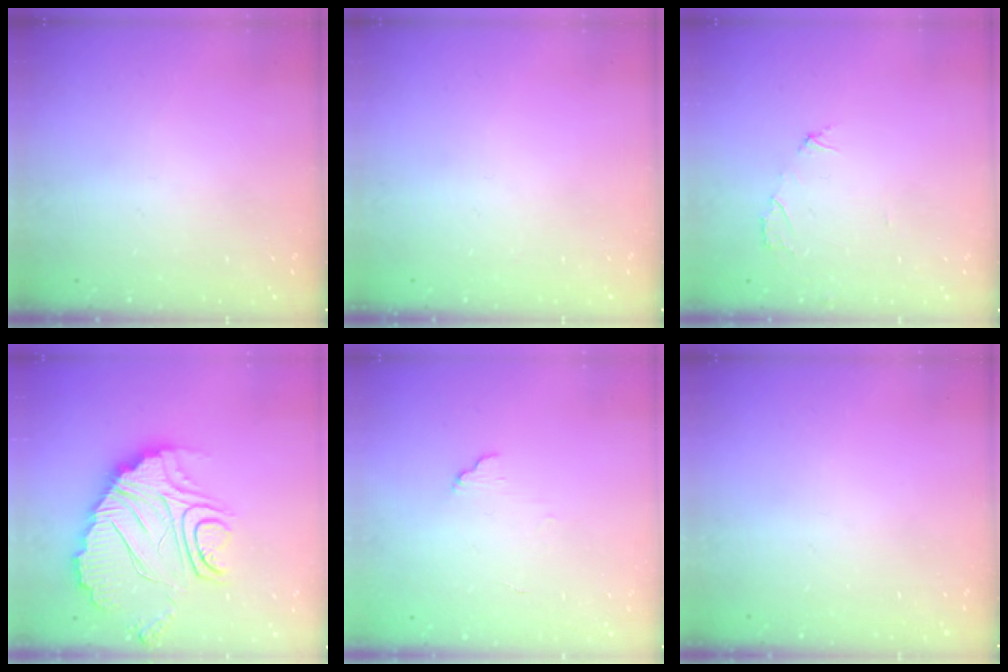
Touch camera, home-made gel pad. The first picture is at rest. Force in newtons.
{"total": 0.0}
{"total": 2.1, "press": 2.1, "slide": 0.1}
{"total": 16.3, "press": 16.2, "slide": 1.5}
{"total": 6.2, "press": 6.2, "slide": 0.3}
{"total": 0.0}